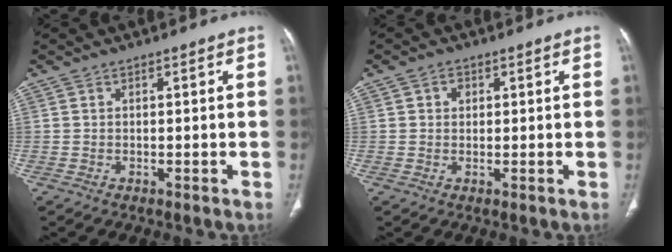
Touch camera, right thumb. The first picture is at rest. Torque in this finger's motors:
{"motor_torque": [-0.32, 0.26, -0.15, 0.11, 0.08]}